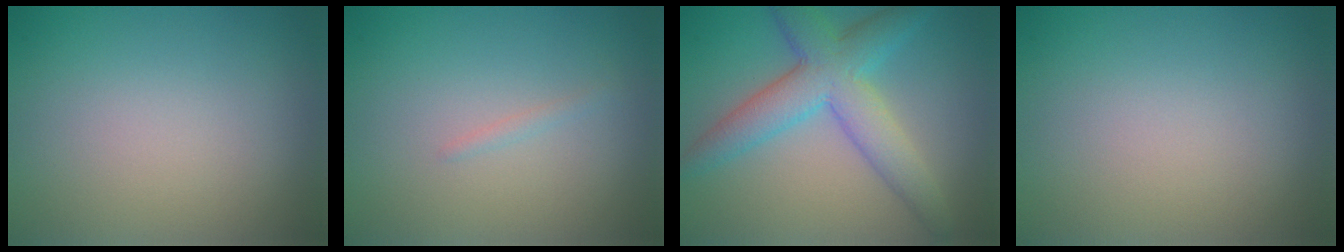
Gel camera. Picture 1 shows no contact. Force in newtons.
{"total": 0.6, "press": 0.6, "slide": 0.1}
{"total": 6.1, "press": 6.1, "slide": 0.1}
{"total": 0.0}